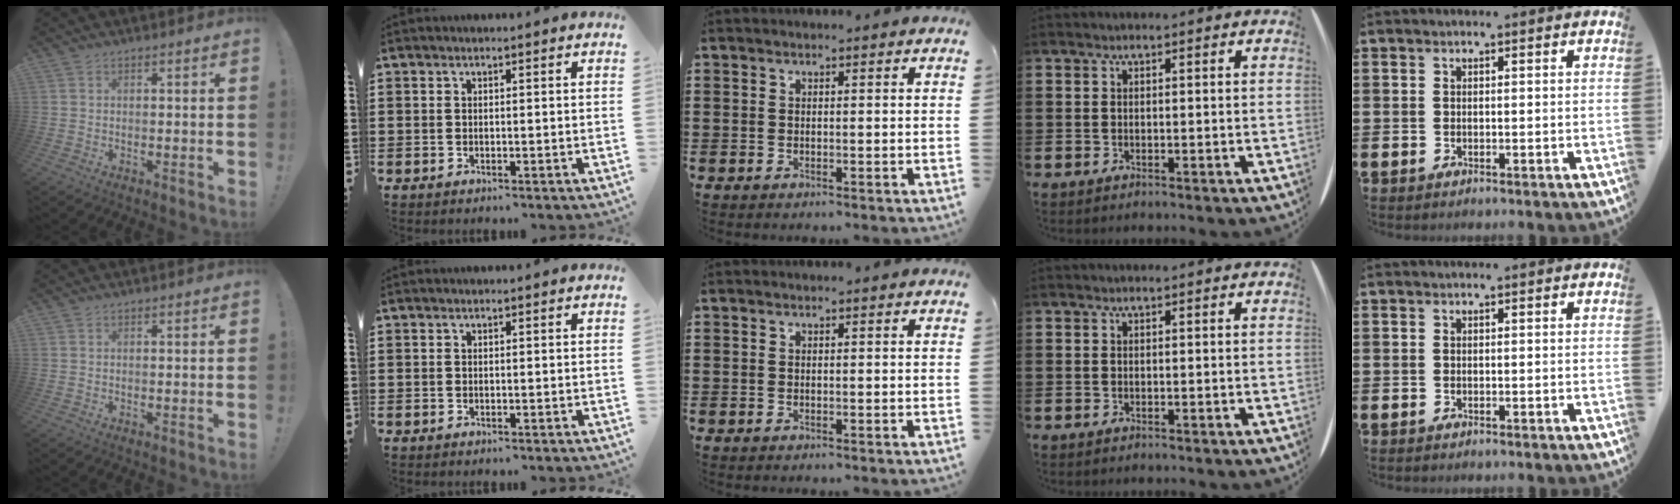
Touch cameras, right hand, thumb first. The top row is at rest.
{}